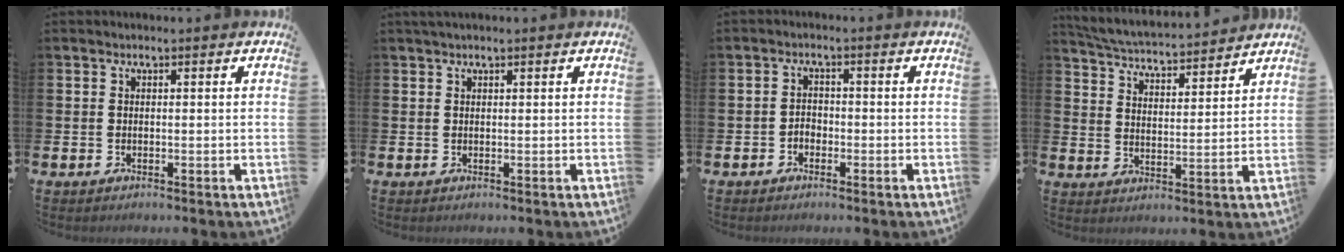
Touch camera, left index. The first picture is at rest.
{"total": 0.9, "force": [0.7, 0.1, 0.5], "torque": [-0.004, 0.001, 0.011]}
{"total": 1.6, "force": [-0.9, 1.2, 0.6], "torque": [-0.009, 0.002, -0.022]}
{"total": 5.0, "force": [4.9, 0.3, 0.5], "torque": [-0.032, -0.041, 0.084]}